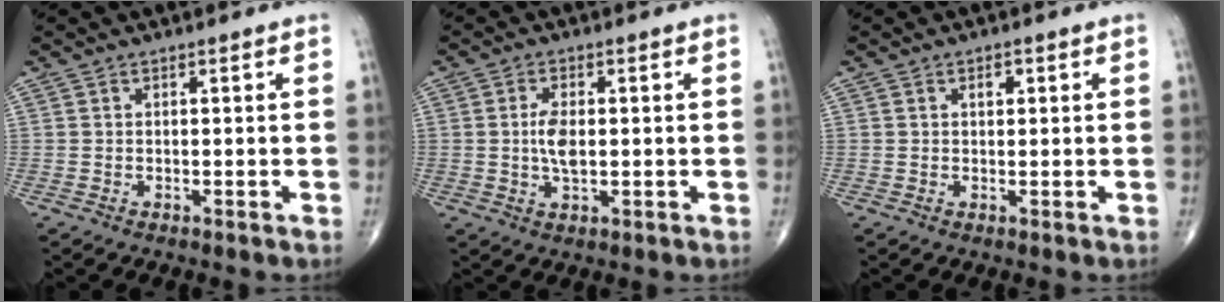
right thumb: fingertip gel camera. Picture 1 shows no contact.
{"total": 4.7, "force": [0.1, 2.2, 4.1], "torque": [-0.081, -0.003, 0.001]}
{"total": 1.4, "force": [0.5, 0.9, 1.0], "torque": [-0.007, 0.000, 0.006]}